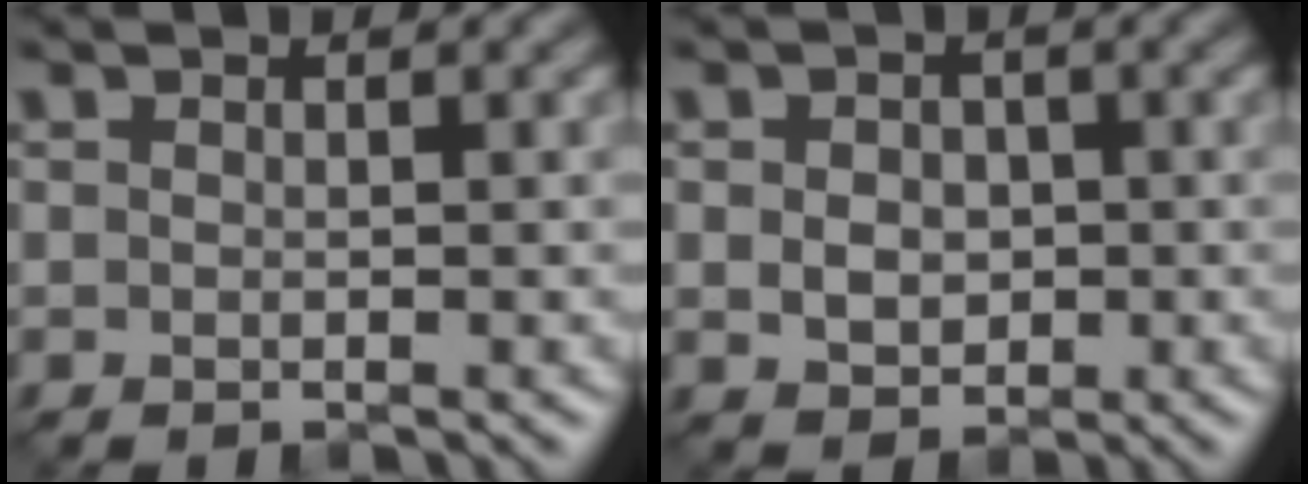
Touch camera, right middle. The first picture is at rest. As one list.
[{"total": 2.9, "force": [-0.1, 2.4, 1.7], "torque": [-0.028, -0.004, -0.004]}]